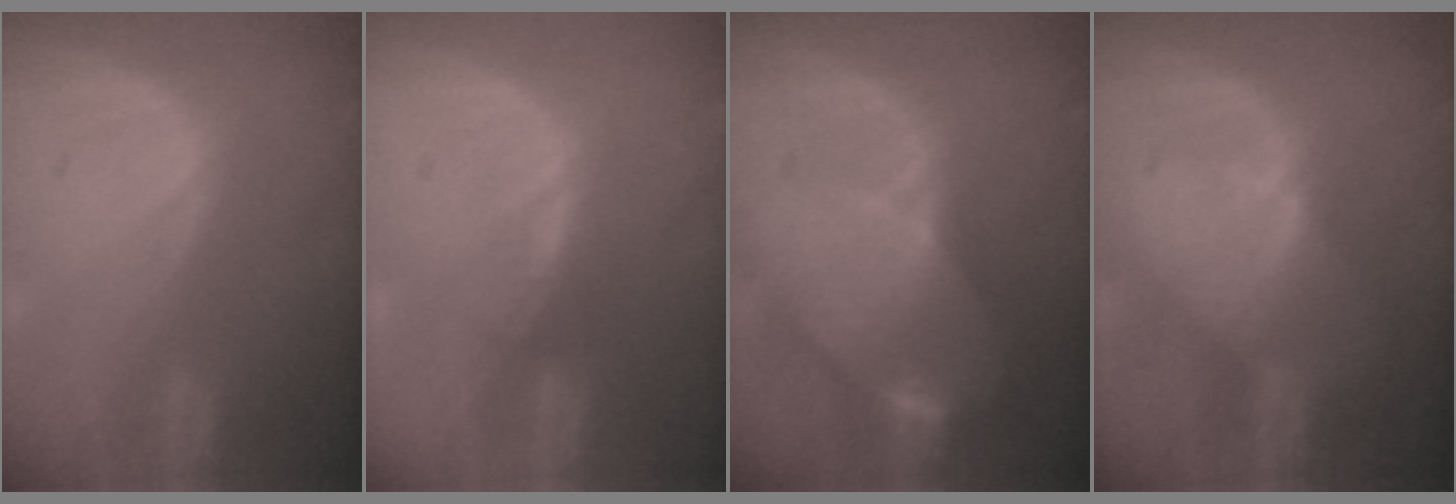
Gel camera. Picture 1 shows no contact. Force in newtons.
{"total": 1.3, "press": 1.2, "slide": 0.2}
{"total": 8.2, "press": 7.6, "slide": 3.1}
{"total": 3.5, "press": 3.5, "slide": 0.4}